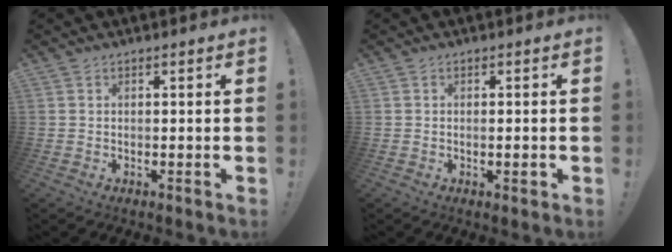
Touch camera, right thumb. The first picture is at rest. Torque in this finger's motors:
{"motor_torque": [-0.09, -0.17, 0.09, 0.00, -0.09]}